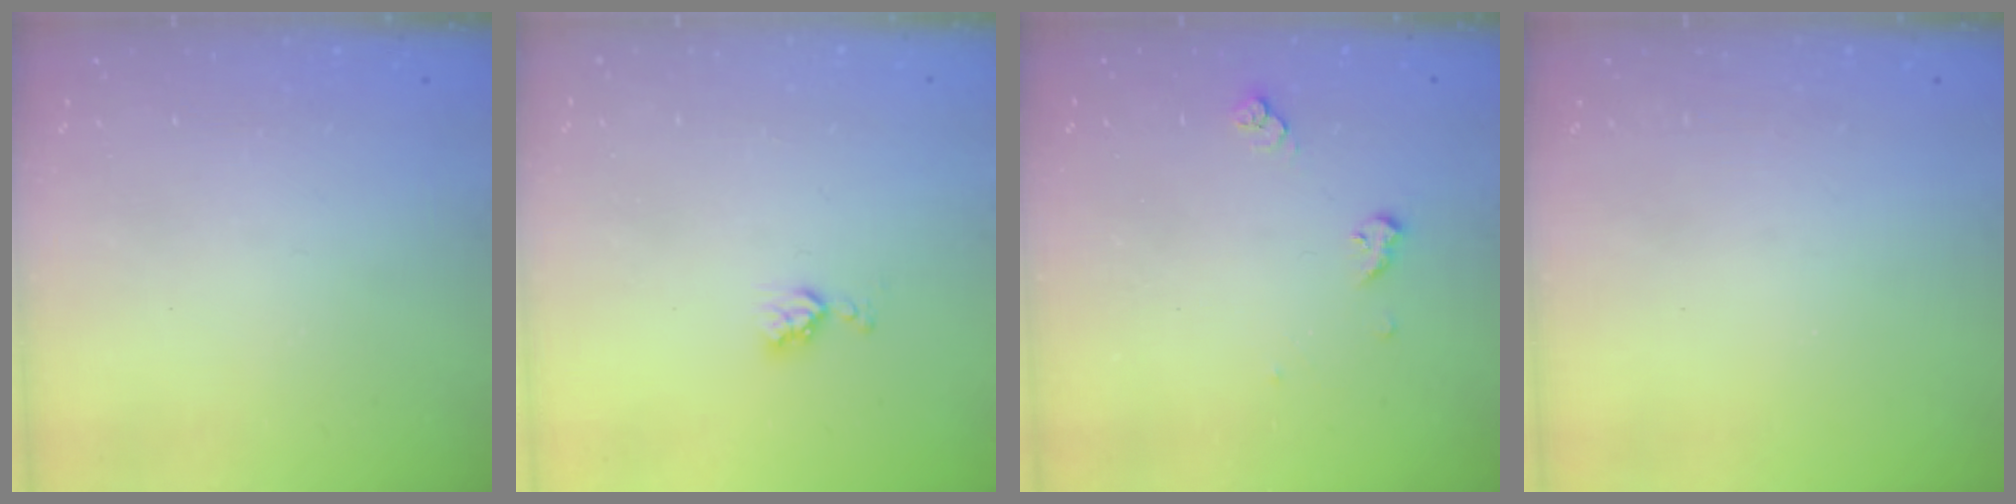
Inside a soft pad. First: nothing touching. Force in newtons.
{"total": 4.4, "press": 4.3, "slide": 0.7}
{"total": 6.0, "press": 5.7, "slide": 1.7}
{"total": 0.0}